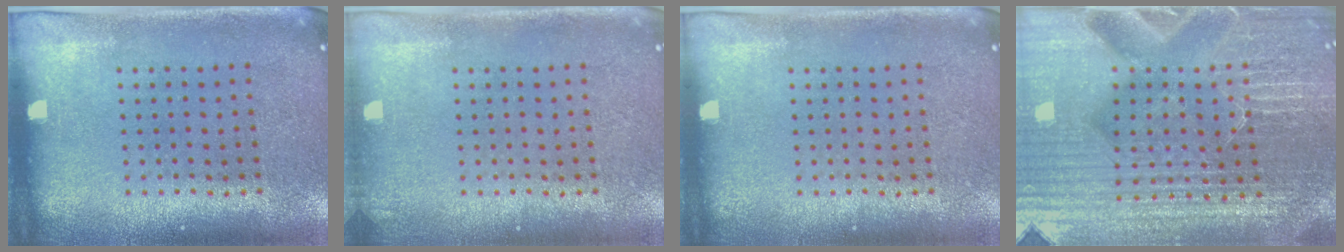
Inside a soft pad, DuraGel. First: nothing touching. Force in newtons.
{"total": 0.6, "press": 0.6, "slide": 0.0}
{"total": 0.0}
{"total": 6.1, "press": 5.5, "slide": 2.7}